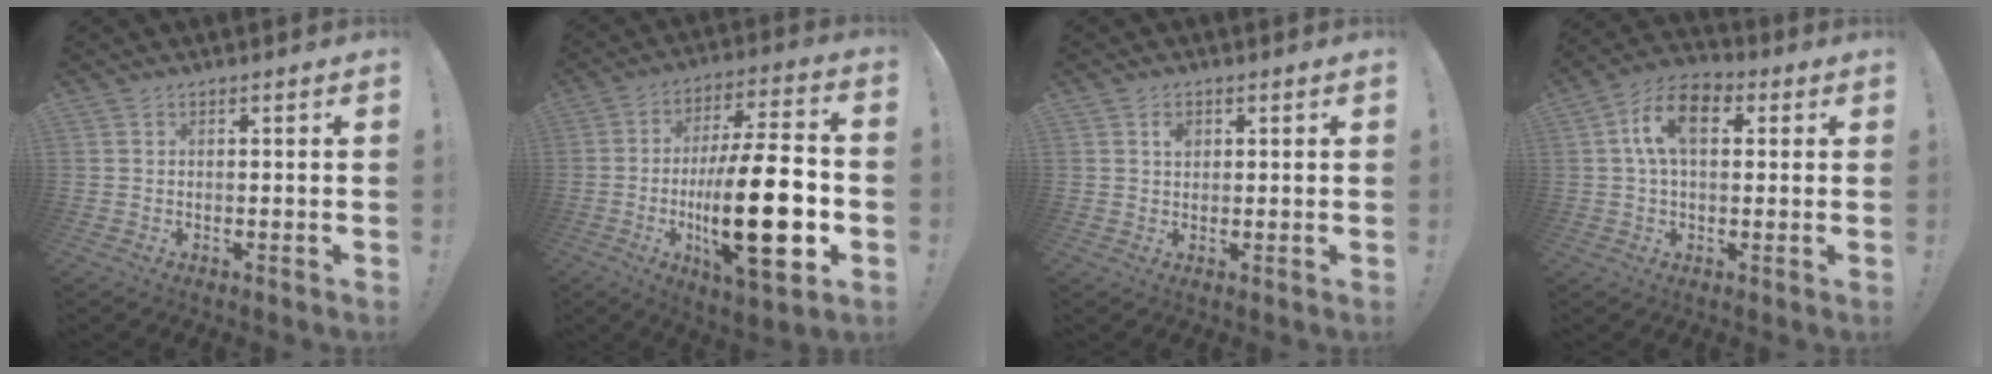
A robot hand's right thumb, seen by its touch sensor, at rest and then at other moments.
{"total": 26.9, "force": [-4.9, 8.1, 25.2], "torque": [-0.434, -0.003, -0.079]}
{"total": 1.9, "force": [0.7, 1.4, 1.1], "torque": [0.001, -0.007, 0.007]}
{"total": 11.2, "force": [2.9, 6.7, 8.5], "torque": [-0.153, 0.014, 0.054]}